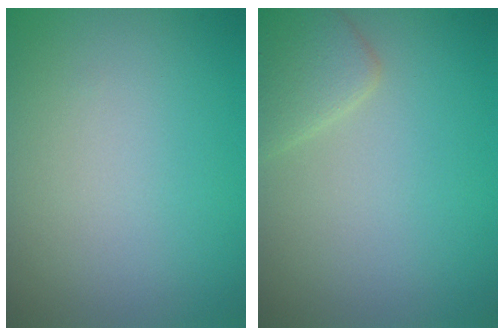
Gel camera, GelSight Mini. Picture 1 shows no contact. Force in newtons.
{"total": 2.5, "press": 2.5, "slide": 0.2}